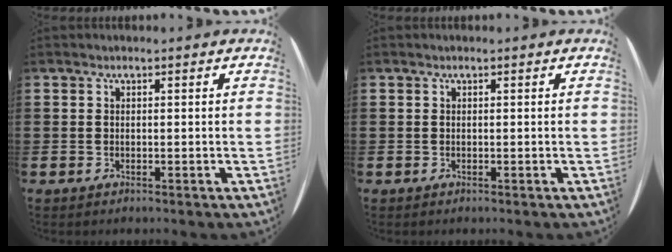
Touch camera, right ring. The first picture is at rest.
{"total": 0.0}